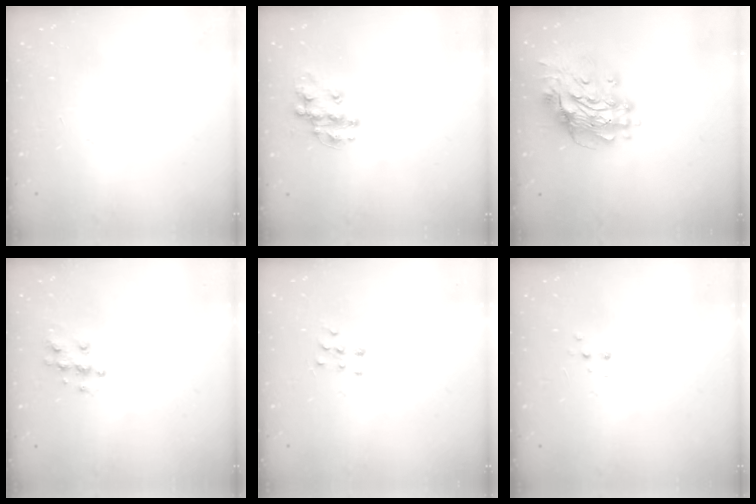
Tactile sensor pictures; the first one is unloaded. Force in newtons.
{"total": 11.8, "press": 11.8, "slide": 0.7}
{"total": 17.5, "press": 17.4, "slide": 1.7}
{"total": 6.4, "press": 6.4, "slide": 0.2}
{"total": 6.0, "press": 6.0, "slide": 0.4}
{"total": 2.7, "press": 2.7, "slide": 0.5}